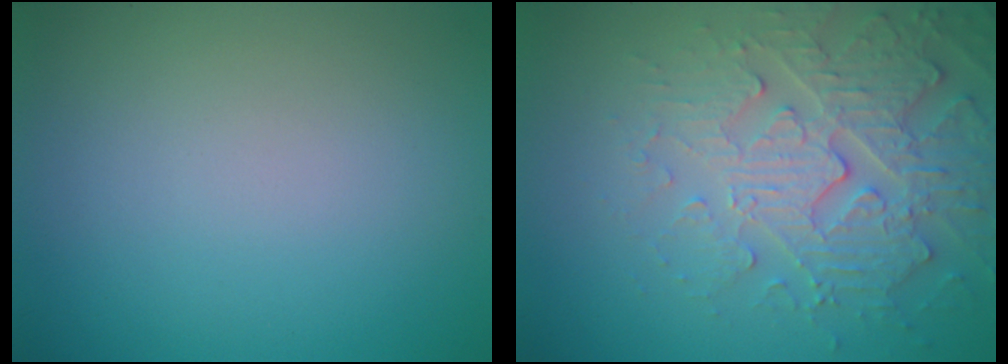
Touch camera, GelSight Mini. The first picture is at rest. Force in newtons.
{"total": 4.8, "press": 4.7, "slide": 1.2}